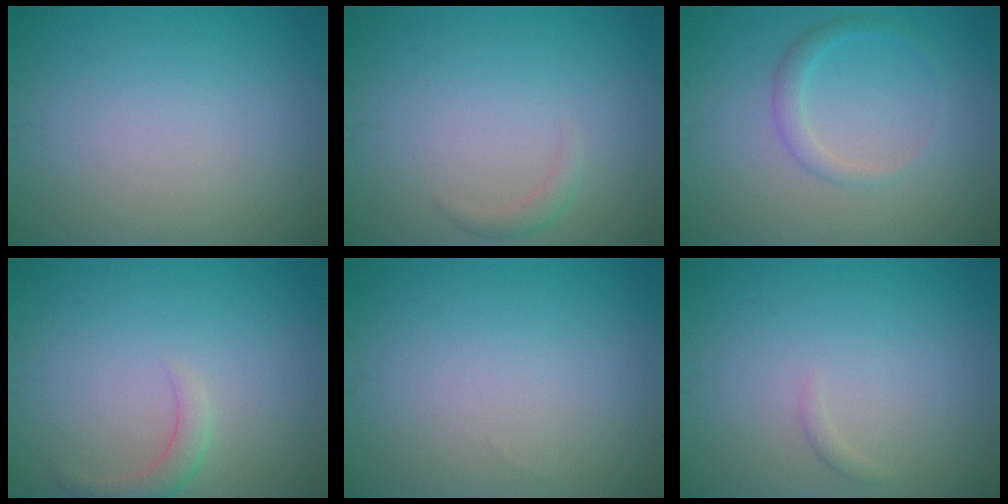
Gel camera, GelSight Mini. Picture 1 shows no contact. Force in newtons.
{"total": 1.0, "press": 1.0, "slide": 0.0}
{"total": 1.7, "press": 1.7, "slide": 0.1}
{"total": 1.9, "press": 1.8, "slide": 0.1}
{"total": 0.0}
{"total": 0.6, "press": 0.6, "slide": 0.1}